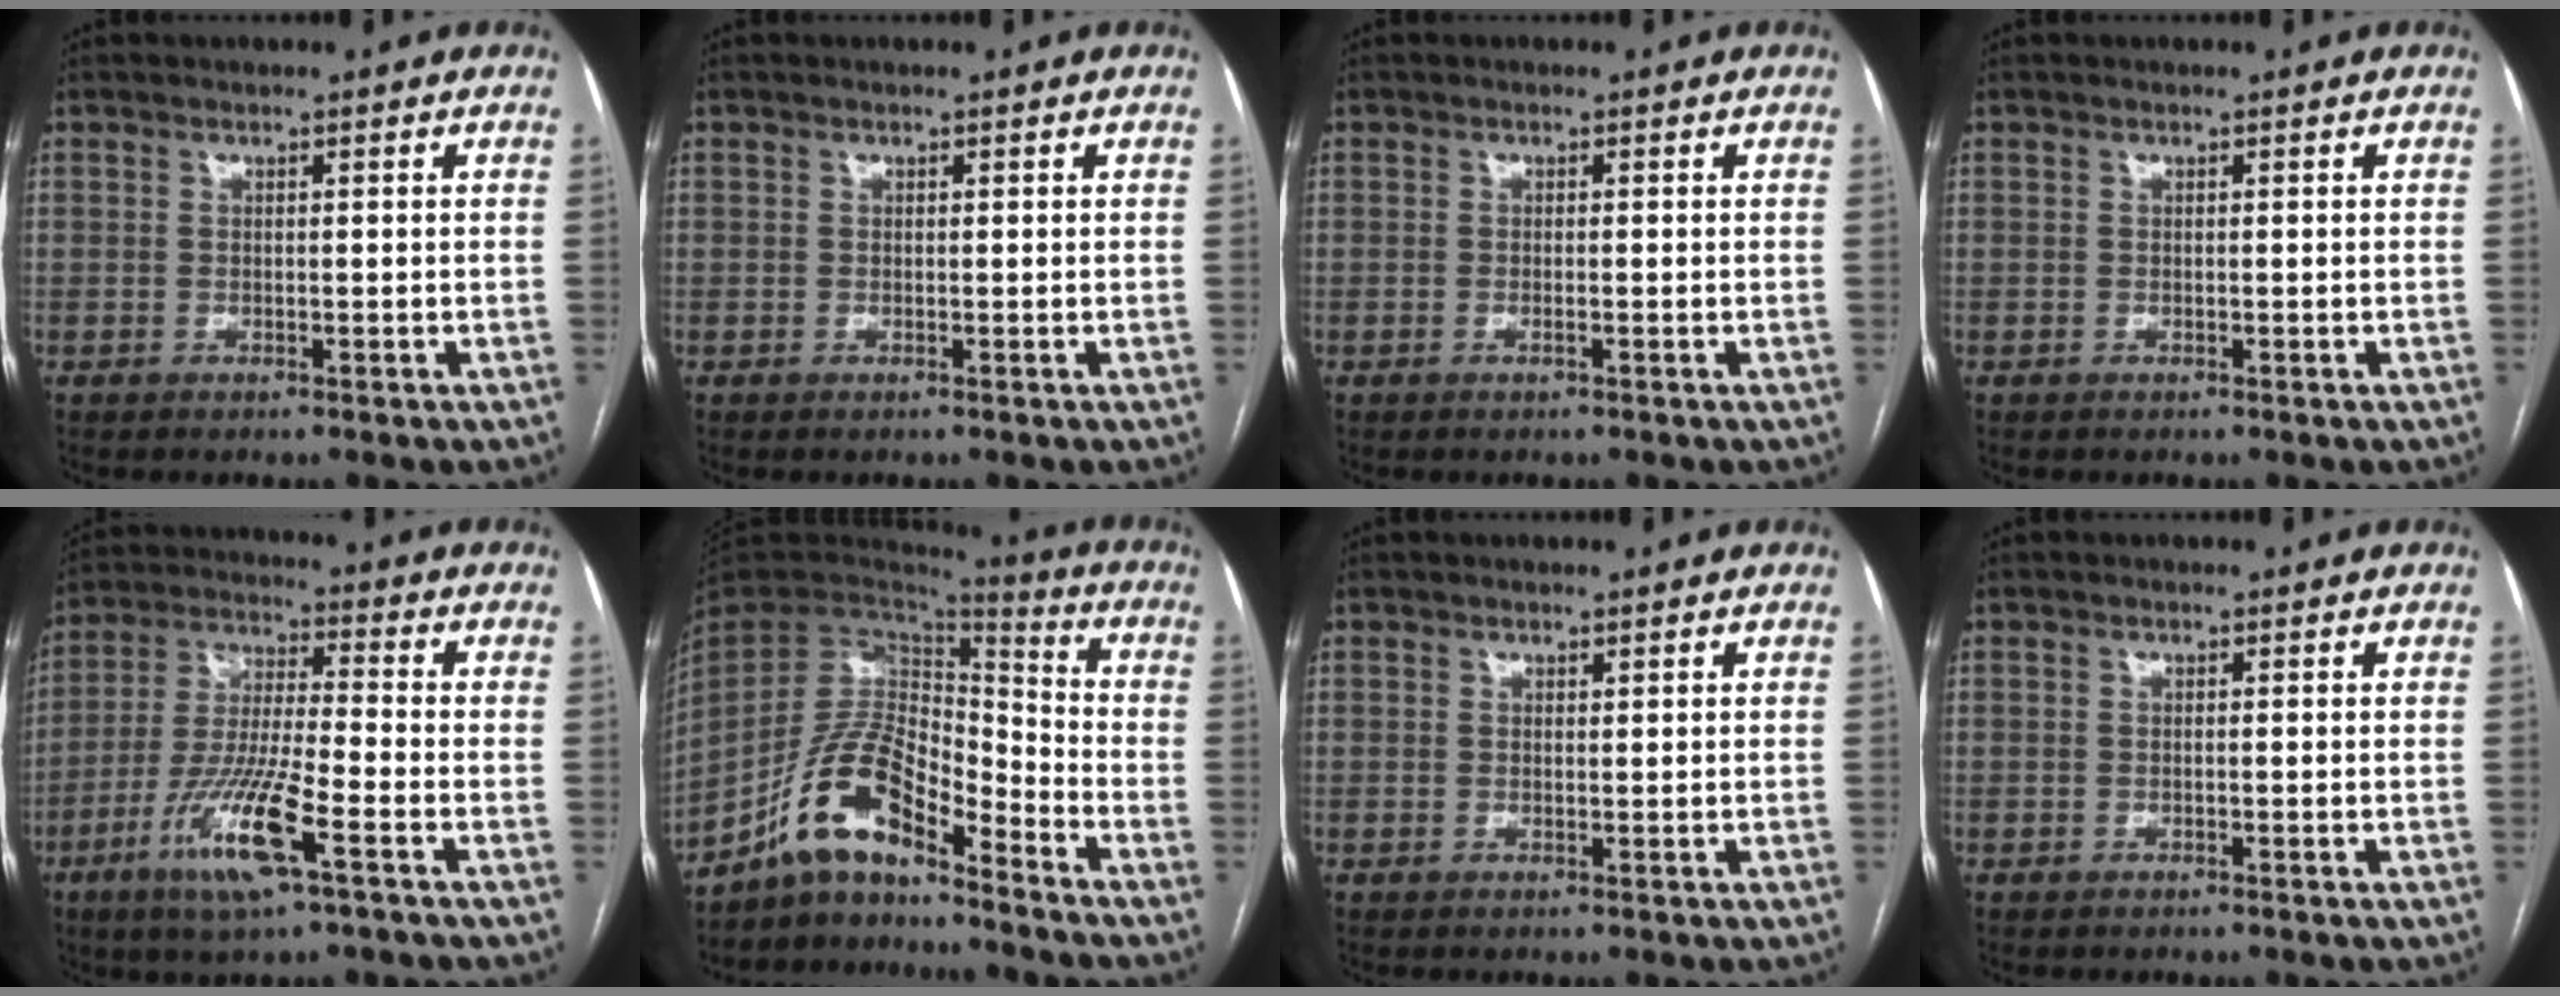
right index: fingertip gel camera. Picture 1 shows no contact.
{"total": 0.0}
{"total": 0.6, "force": [-0.3, 0.0, 0.5], "torque": [-0.011, -0.001, -0.003]}
{"total": 0.0}
{"total": 12.7, "force": [-6.0, 1.1, 11.1], "torque": [-0.226, -0.016, -0.113]}
{"total": 11.3, "force": [-8.2, 3.7, 6.9], "torque": [-0.139, 0.030, -0.153]}
{"total": 0.0}
{"total": 0.0}